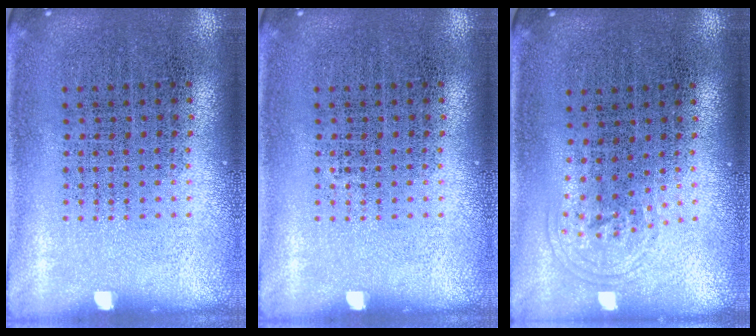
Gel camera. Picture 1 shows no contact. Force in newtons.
{"total": 0.0}
{"total": 0.8, "press": 0.6, "slide": 0.6}